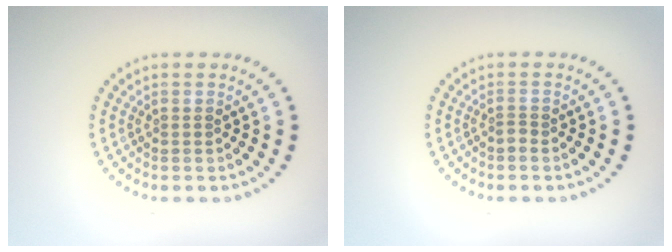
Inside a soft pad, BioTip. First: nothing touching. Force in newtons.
{"total": 0.9, "press": 0.5, "slide": 0.8}